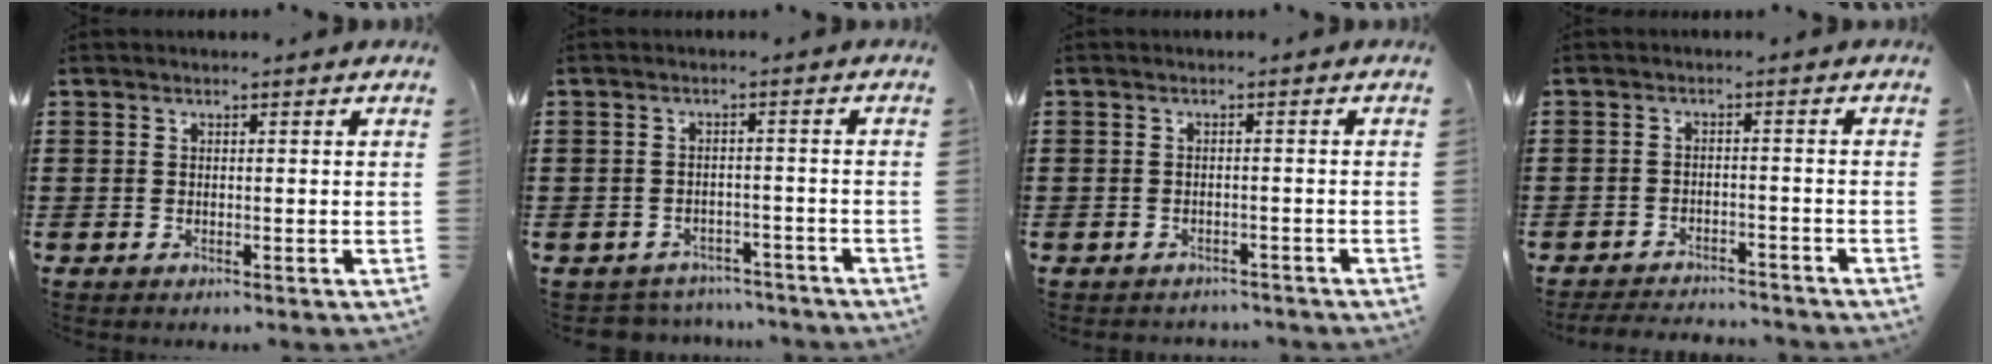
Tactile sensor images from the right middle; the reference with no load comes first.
{"total": 2.6, "force": [-2.5, 0.5, -0.3], "torque": [-0.005, 0.000, -0.058]}
{"total": 1.4, "force": [-1.3, 0.3, -0.2], "torque": [-0.002, 0.002, -0.032]}
{"total": 3.2, "force": [-3.2, 0.4, 0.1], "torque": [-0.007, 0.000, -0.068]}